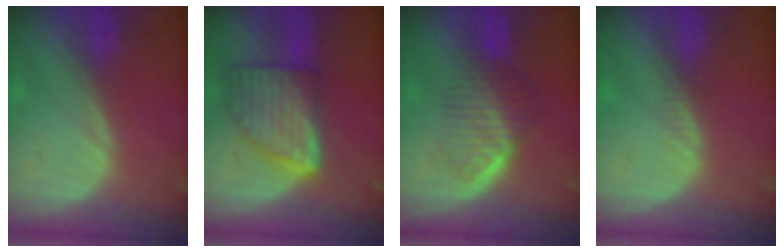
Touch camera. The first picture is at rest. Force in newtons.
{"total": 9.2, "press": 9.1, "slide": 0.5}
{"total": 6.5, "press": 5.9, "slide": 2.9}
{"total": 1.2, "press": 0.9, "slide": 0.8}